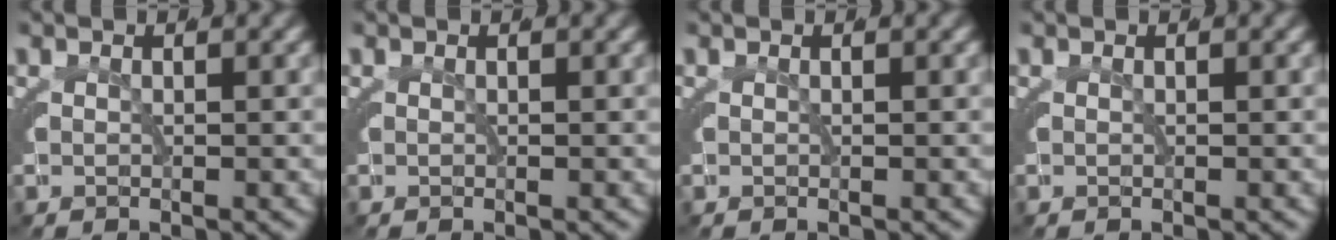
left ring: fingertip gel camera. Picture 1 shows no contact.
{"total": 0.0}
{"total": 0.0}
{"total": 0.0}